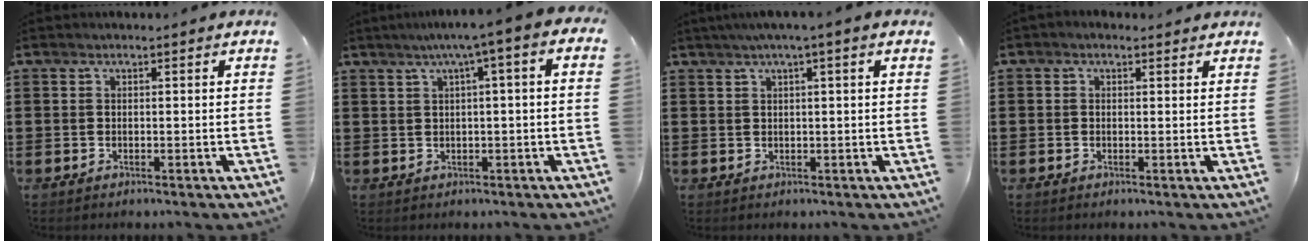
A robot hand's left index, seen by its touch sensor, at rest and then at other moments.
{"total": 3.8, "force": [0.5, -0.1, 3.8], "torque": [-0.072, 0.000, 0.002]}
{"total": 1.6, "force": [0.6, 0.1, 1.5], "torque": [-0.030, 0.000, 0.010]}
{"total": 1.0, "force": [0.2, 0.9, 0.3], "torque": [-0.009, 0.005, 0.003]}